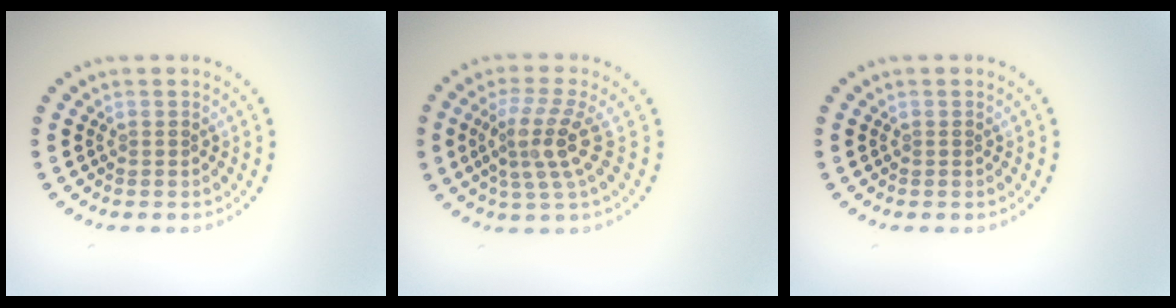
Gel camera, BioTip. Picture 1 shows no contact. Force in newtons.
{"total": 3.8, "press": 2.8, "slide": 2.6}
{"total": 0.0}